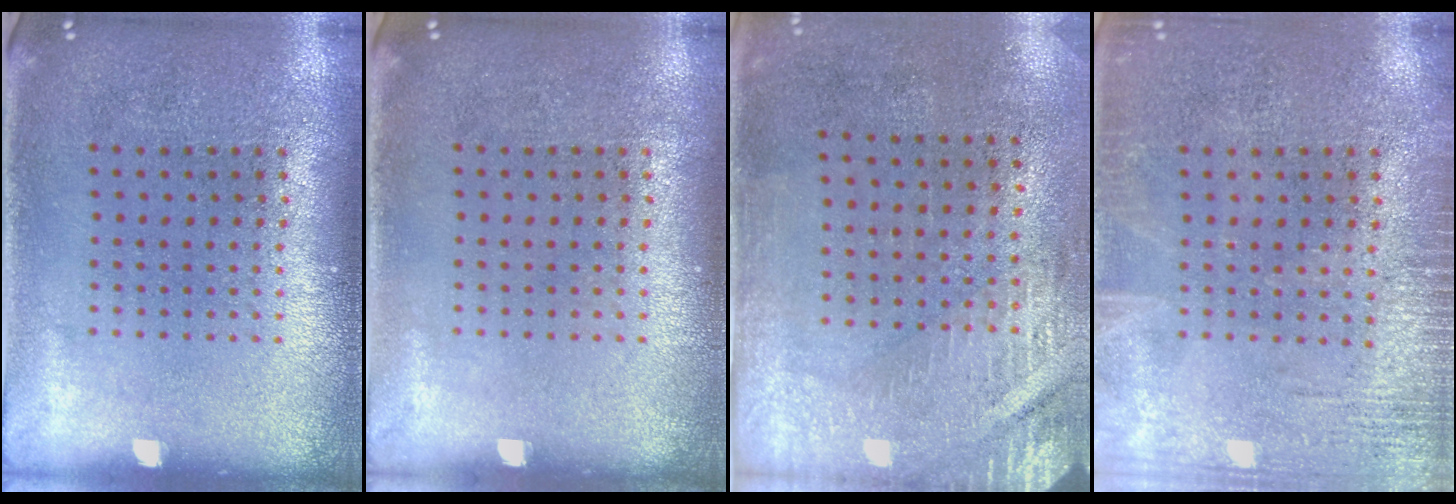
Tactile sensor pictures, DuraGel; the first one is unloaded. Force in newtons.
{"total": 0.0}
{"total": 2.9, "press": 2.5, "slide": 1.4}
{"total": 2.6, "press": 2.5, "slide": 0.3}